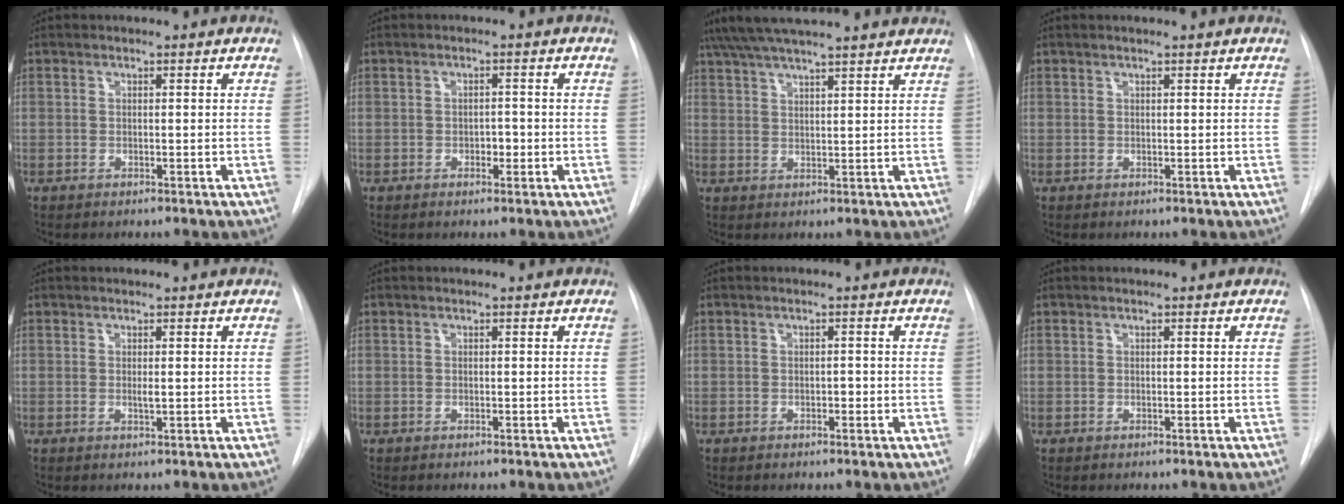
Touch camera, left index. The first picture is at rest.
{"total": 1.5, "force": [-0.5, 1.0, 1.0], "torque": [-0.013, 0.004, -0.006]}
{"total": 16.9, "force": [15.1, 2.2, 7.1], "torque": [-0.131, 0.057, 0.221]}
{"total": 1.1, "force": [1.0, -0.1, 0.5], "torque": [-0.007, 0.015, 0.022]}
{"total": 0.7, "force": [0.2, 0.1, 0.7], "torque": [-0.016, -0.003, 0.004]}
{"total": 0.0}
{"total": 0.6, "force": [-0.2, 0.4, 0.5], "torque": [-0.006, 0.002, -0.003]}
{"total": 0.0}